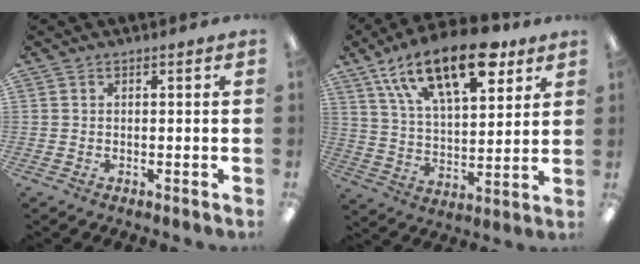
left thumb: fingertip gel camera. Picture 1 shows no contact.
{"total": 21.2, "force": [12.8, 9.5, 14.0], "torque": [-0.231, -0.048, 0.218]}